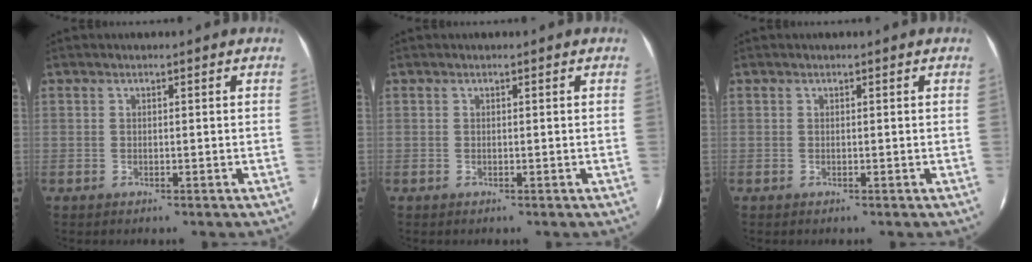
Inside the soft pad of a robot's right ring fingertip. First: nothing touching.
{"total": 0.0}
{"total": 0.0}